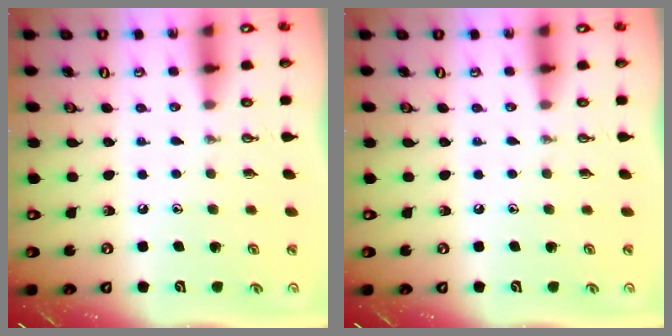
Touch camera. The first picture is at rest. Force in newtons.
{"total": 0.0}